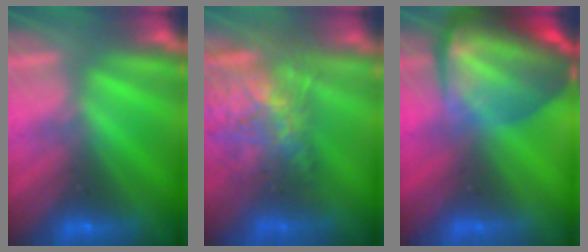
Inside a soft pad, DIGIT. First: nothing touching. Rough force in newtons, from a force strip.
{"total": 9.8}
{"total": 7.8}